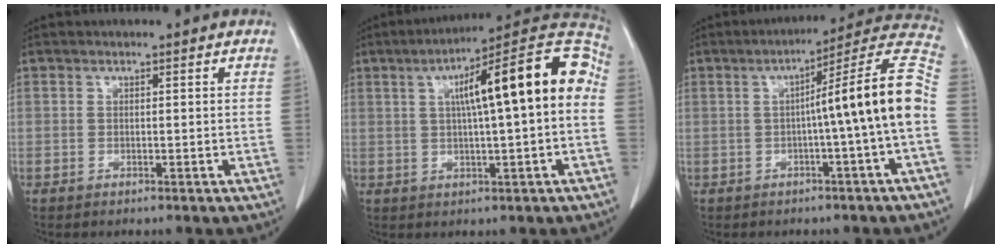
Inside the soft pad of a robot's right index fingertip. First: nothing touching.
{"total": 16.6, "force": [2.5, 2.2, 16.3], "torque": [-0.231, 0.046, 0.031]}
{"total": 13.8, "force": [-1.3, -1.3, 13.6], "torque": [-0.179, 0.033, -0.027]}